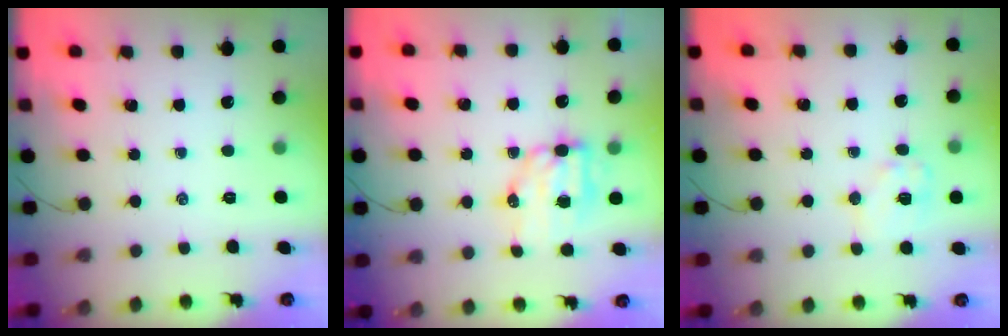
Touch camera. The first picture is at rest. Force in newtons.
{"total": 8.5, "press": 8.3, "slide": 1.7}
{"total": 8.1, "press": 8.0, "slide": 1.0}